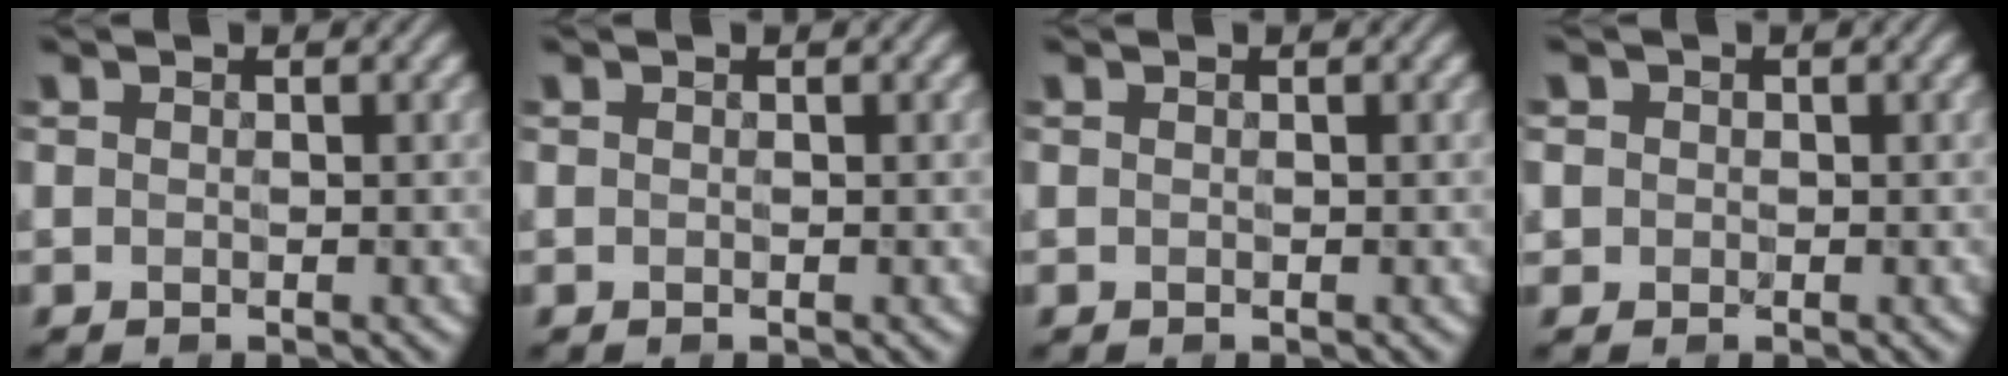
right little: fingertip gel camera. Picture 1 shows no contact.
{"total": 0.0}
{"total": 0.0}
{"total": 1.4, "force": [0.4, 1.3, 0.4], "torque": [-0.003, 0.007, 0.003]}